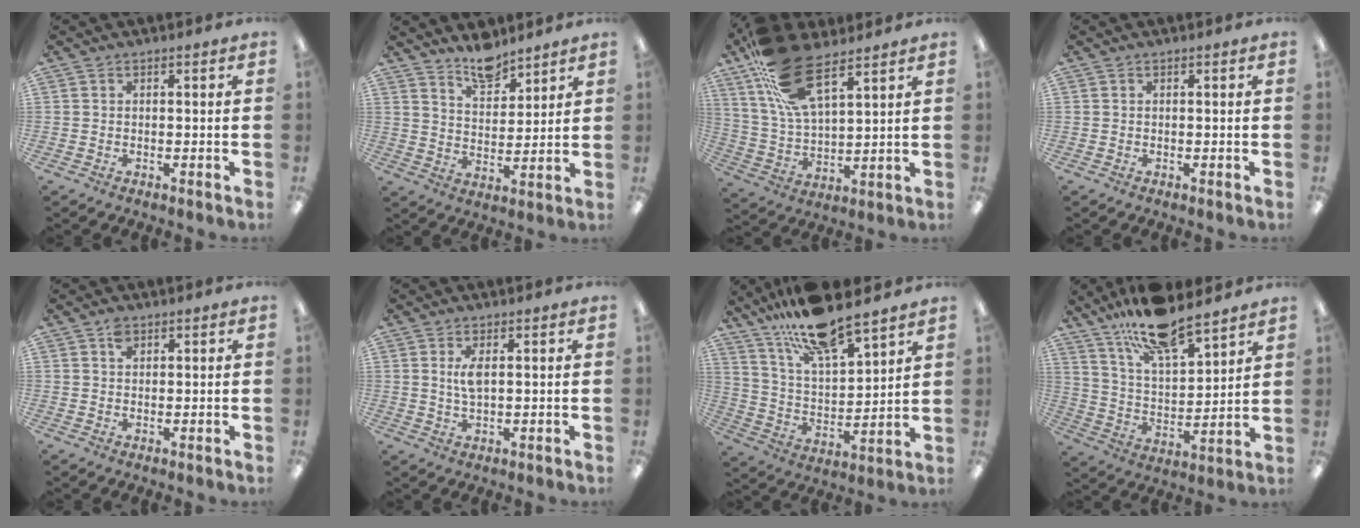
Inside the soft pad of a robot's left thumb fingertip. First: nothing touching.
{"total": 8.1, "force": [7.1, 3.1, 2.4], "torque": [-0.036, -0.045, 0.128]}
{"total": 17.6, "force": [11.2, 7.1, 11.5], "torque": [-0.234, -0.039, 0.201]}
{"total": 0.0}
{"total": 2.3, "force": [1.5, 1.3, 1.1], "torque": [-0.018, -0.003, 0.026]}
{"total": 4.0, "force": [1.2, 1.6, 3.5], "torque": [-0.066, 0.003, 0.018]}
{"total": 15.7, "force": [13.7, 3.3, 6.8], "torque": [-0.136, -0.086, 0.241]}
{"total": 15.5, "force": [13.2, 4.4, 6.8], "torque": [-0.135, -0.080, 0.236]}